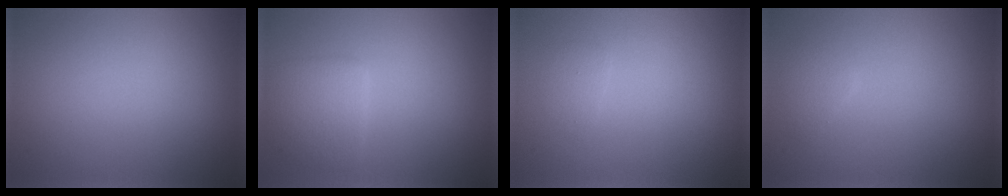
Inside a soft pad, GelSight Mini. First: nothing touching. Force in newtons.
{"total": 2.8, "press": 2.8, "slide": 0.1}
{"total": 0.8, "press": 0.8, "slide": 0.0}
{"total": 1.1, "press": 1.1, "slide": 0.0}